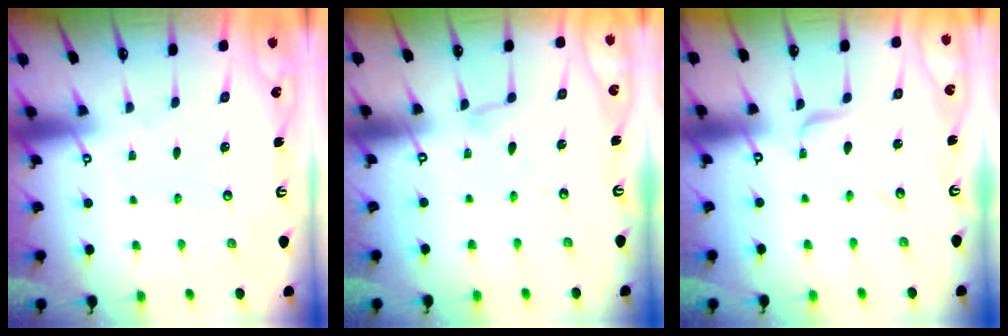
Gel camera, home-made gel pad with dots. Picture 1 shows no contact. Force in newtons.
{"total": 3.0, "press": 3.0, "slide": 0.3}
{"total": 3.3, "press": 3.3, "slide": 0.2}